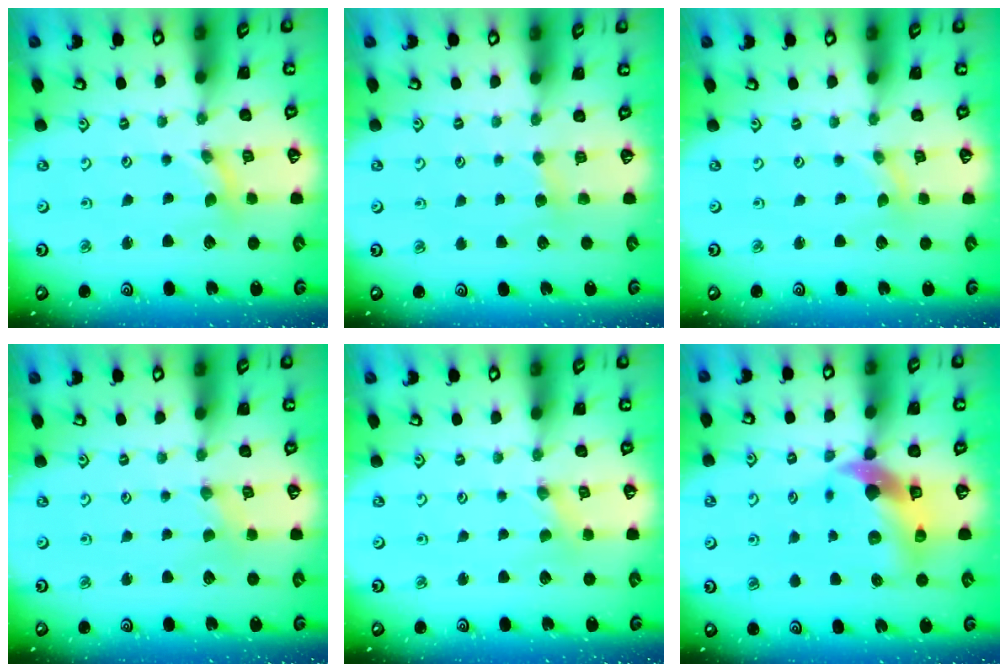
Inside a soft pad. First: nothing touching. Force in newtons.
{"total": 2.9, "press": 2.9, "slide": 0.4}
{"total": 0.0}
{"total": 0.0}
{"total": 0.8, "press": 0.8, "slide": 0.1}
{"total": 11.8, "press": 11.6, "slide": 1.7}